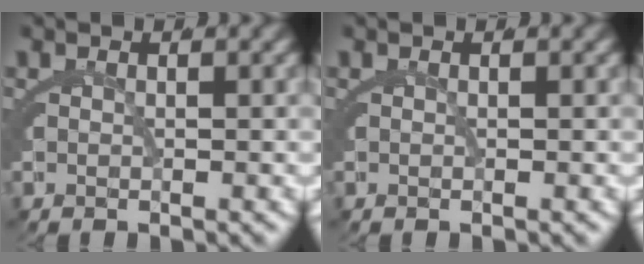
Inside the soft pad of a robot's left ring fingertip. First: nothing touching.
{"total": 0.0}